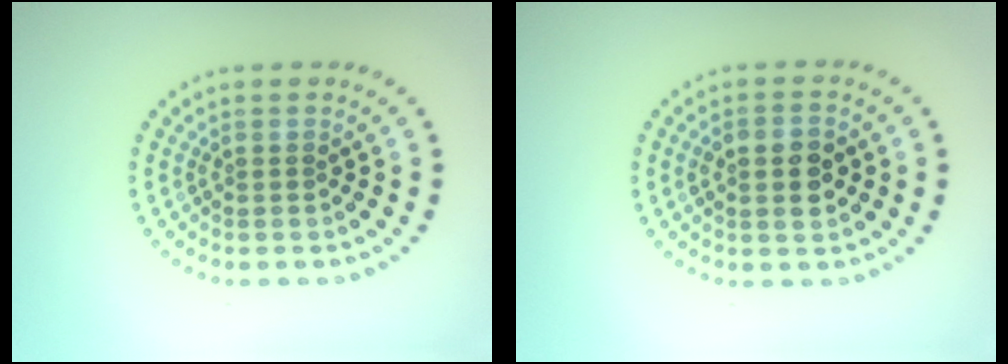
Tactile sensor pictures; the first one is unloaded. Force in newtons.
{"total": 3.0, "press": 3.0, "slide": 0.3}